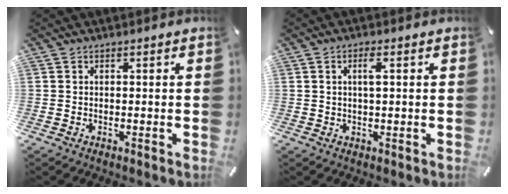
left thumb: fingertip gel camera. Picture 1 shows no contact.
{"total": 3.0, "force": [0.8, 0.9, 2.7], "torque": [-0.049, 0.002, 0.010]}